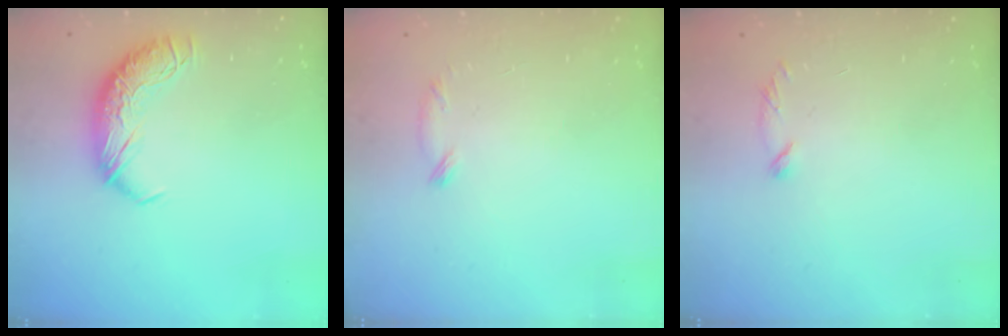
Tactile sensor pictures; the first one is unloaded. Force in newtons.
{"total": 7.0, "press": 7.0, "slide": 0.6}
{"total": 7.0, "press": 6.9, "slide": 0.9}